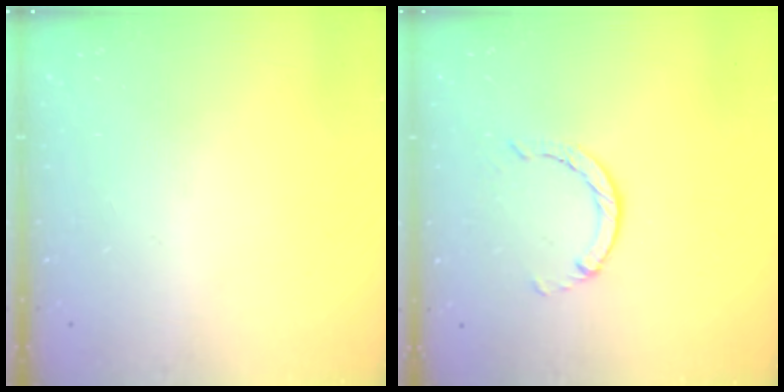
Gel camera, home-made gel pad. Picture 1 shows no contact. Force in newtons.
{"total": 1.4, "press": 1.4, "slide": 0.3}